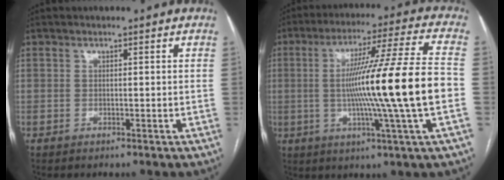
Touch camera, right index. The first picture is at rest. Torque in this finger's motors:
{"motor_torque": [2.14, 0.00, 1.05, 0.21]}